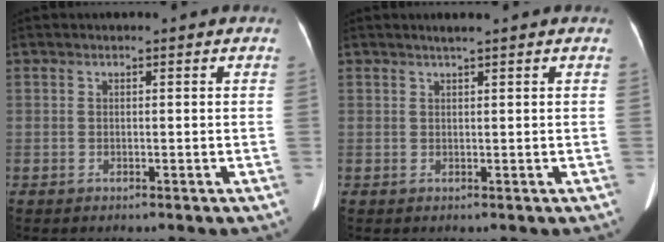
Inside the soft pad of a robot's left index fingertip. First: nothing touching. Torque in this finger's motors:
{"motor_torque": [0.21, -0.04, 0.00, -0.01]}